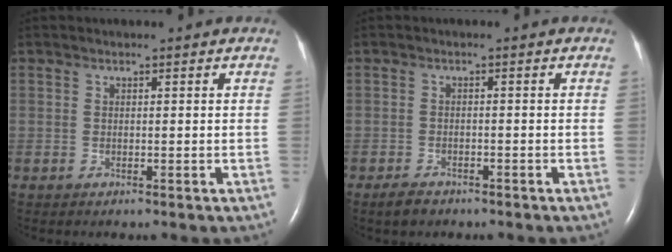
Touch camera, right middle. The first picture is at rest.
{"total": 2.3, "force": [-1.8, 1.1, 0.9], "torque": [-0.023, 0.000, -0.026]}